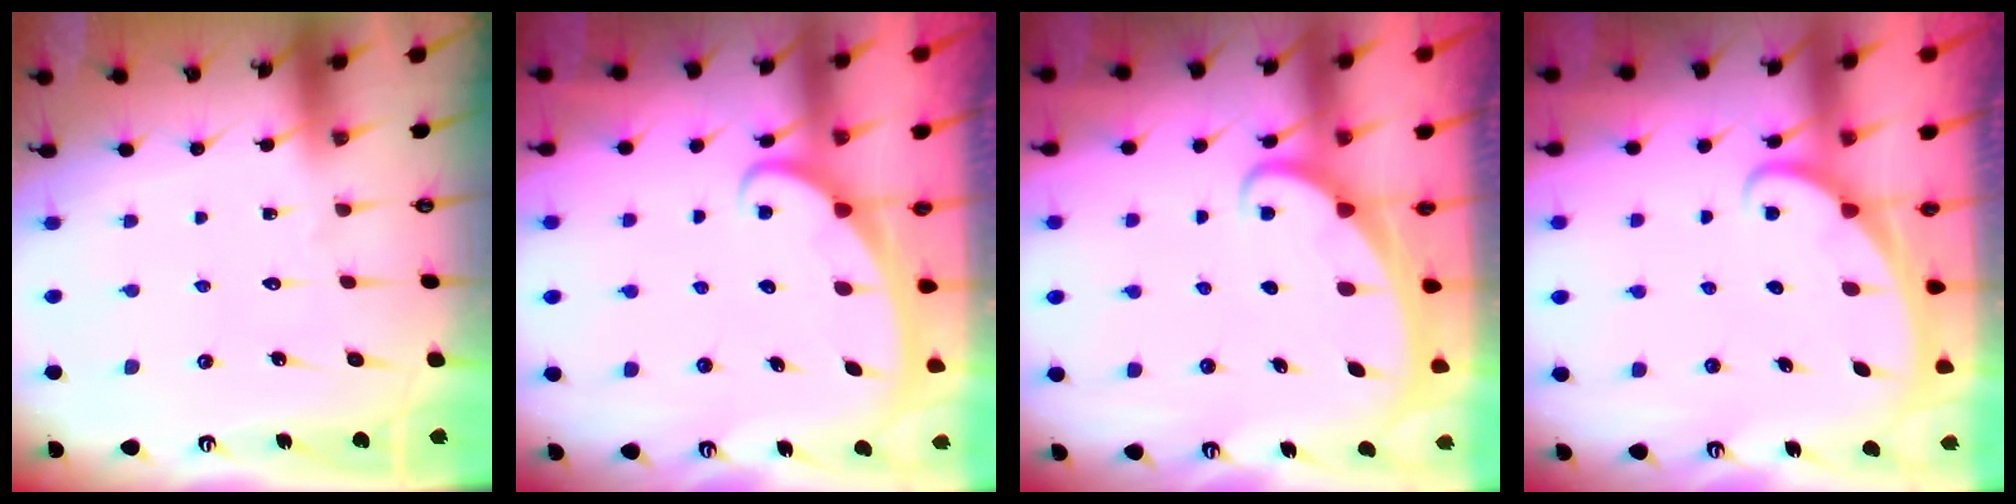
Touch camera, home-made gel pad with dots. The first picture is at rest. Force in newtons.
{"total": 2.4, "press": 2.4, "slide": 0.4}
{"total": 1.9, "press": 1.9, "slide": 0.2}
{"total": 1.8, "press": 1.8, "slide": 0.1}